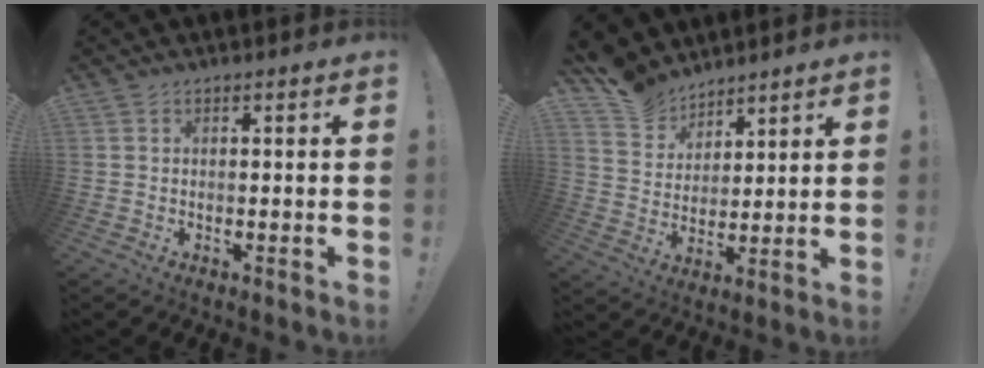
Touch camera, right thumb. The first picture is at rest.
{"total": 10.4, "force": [8.3, 6.0, 1.8], "torque": [-0.040, -0.065, 0.165]}